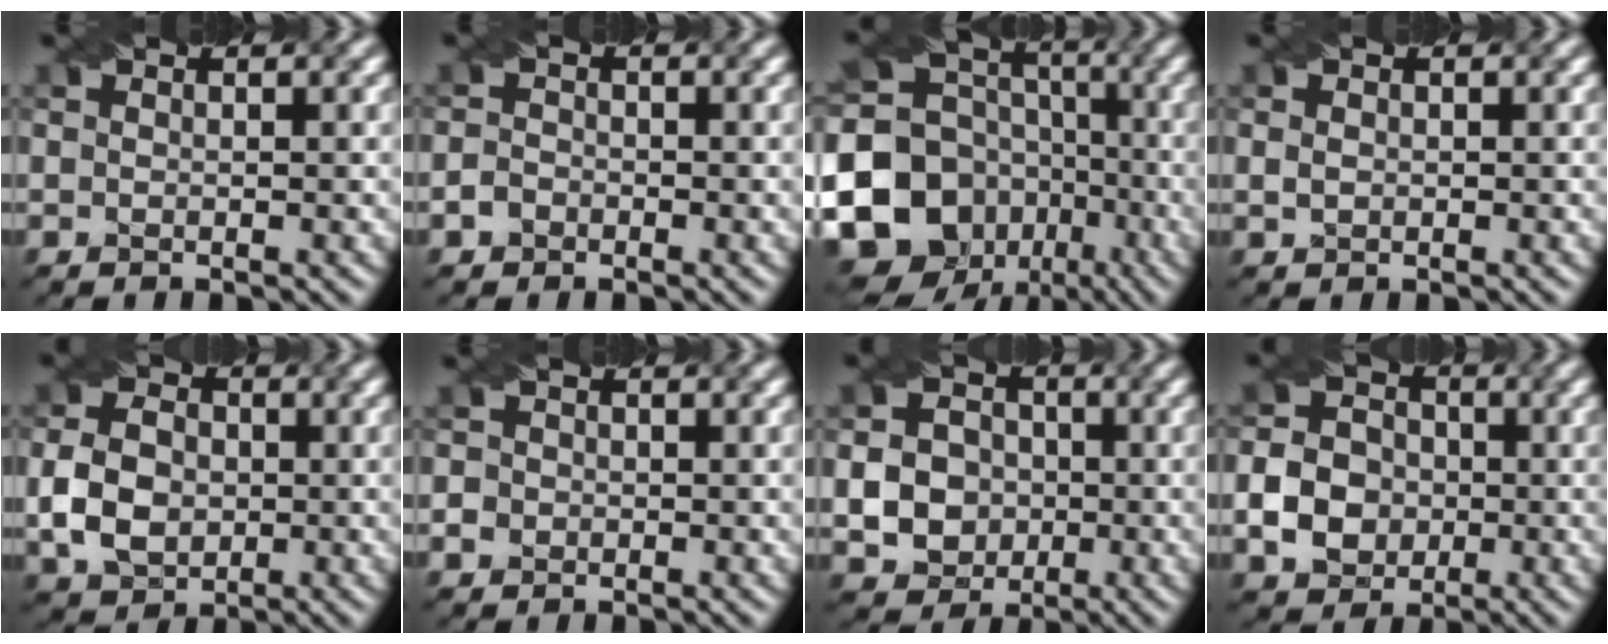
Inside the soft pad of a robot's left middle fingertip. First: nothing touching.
{"total": 1.2, "force": [-1.0, 0.7, 0.1], "torque": [0.003, 0.000, -0.022]}
{"total": 18.9, "force": [-6.7, 16.1, 7.3], "torque": [-0.172, -0.028, -0.129]}
{"total": 0.8, "force": [-0.1, 0.7, 0.4], "torque": [-0.007, -0.003, 0.001]}
{"total": 5.2, "force": [-0.8, 4.0, 3.1], "torque": [-0.069, 0.000, -0.023]}
{"total": 1.9, "force": [-0.6, 1.8, 0.2], "torque": [0.006, 0.010, -0.024]}
{"total": 6.4, "force": [-1.1, 5.8, 2.6], "torque": [-0.047, 0.001, -0.033]}
{"total": 4.9, "force": [-1.4, 4.2, 2.2], "torque": [-0.043, 0.003, -0.032]}